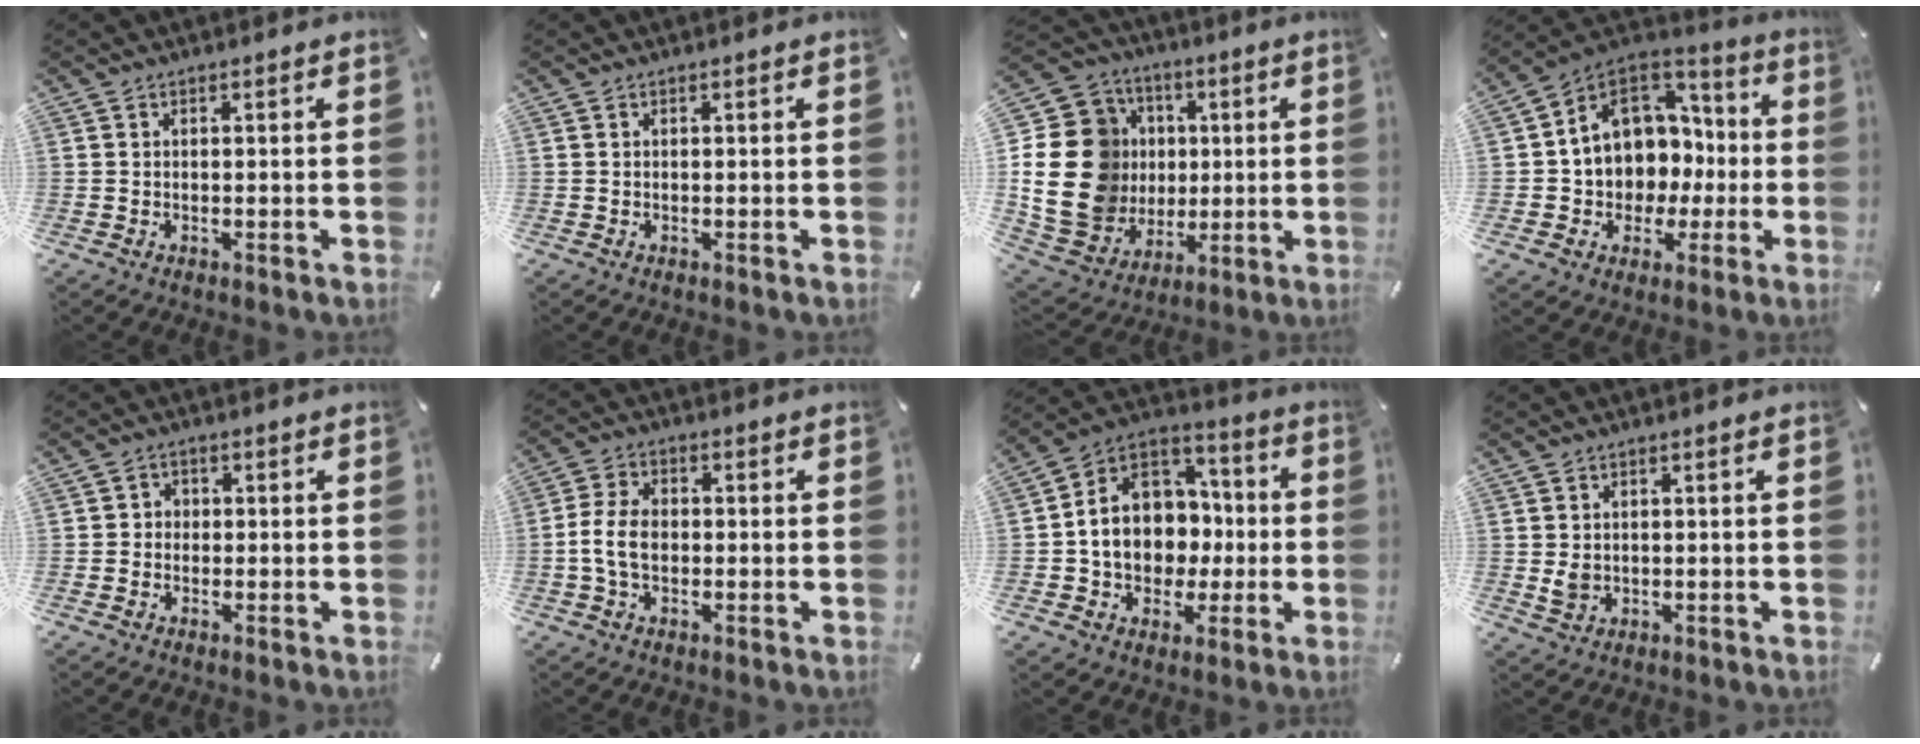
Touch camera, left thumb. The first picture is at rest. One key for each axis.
{"total": 0.0}
{"total": 22.1, "fx": 0.7, "fy": 19.3, "fz": 10.6, "tx": -0.226, "ty": -0.002, "tz": 0.047}
{"total": 10.9, "fx": 1.4, "fy": 10.2, "fz": 3.3, "tx": -0.065, "ty": -0.024, "tz": 0.037}
{"total": 2.9, "fx": -0.7, "fy": 2.7, "fz": 0.6, "tx": -0.013, "ty": 0.010, "tz": -0.016}
{"total": 7.6, "fx": -1.1, "fy": 5.3, "fz": 5.4, "tx": -0.119, "ty": 0.009, "tz": -0.022}
{"total": 13.0, "fx": -1.4, "fy": 11.7, "fz": 5.5, "tx": -0.118, "ty": -0.003, "tz": -0.018}
{"total": 3.0, "fx": 0.2, "fy": 2.7, "fz": 1.4, "tx": -0.019, "ty": 0.001, "tz": 0.004}